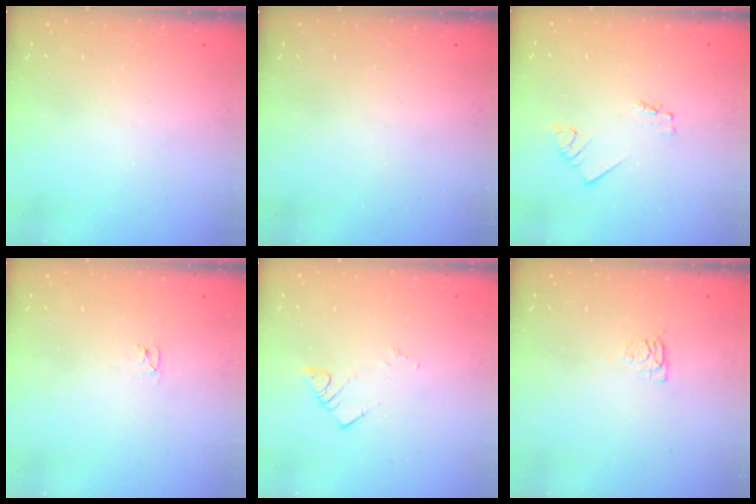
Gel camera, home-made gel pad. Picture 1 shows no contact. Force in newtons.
{"total": 0.0}
{"total": 1.8, "press": 1.7, "slide": 0.2}
{"total": 2.6, "press": 2.6, "slide": 0.3}
{"total": 3.7, "press": 3.7, "slide": 0.5}
{"total": 4.9, "press": 4.8, "slide": 0.6}